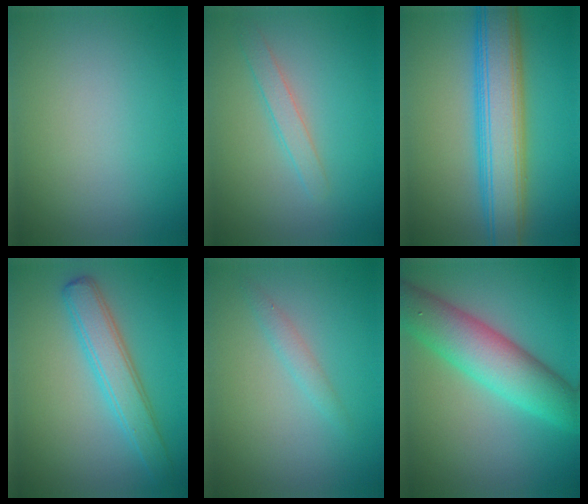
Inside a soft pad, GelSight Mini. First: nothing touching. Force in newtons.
{"total": 1.8, "press": 1.8, "slide": 0.1}
{"total": 8.2, "press": 8.2, "slide": 0.1}
{"total": 3.9, "press": 3.9, "slide": 0.2}
{"total": 1.2, "press": 1.2, "slide": 0.1}
{"total": 7.8, "press": 7.8, "slide": 0.2}